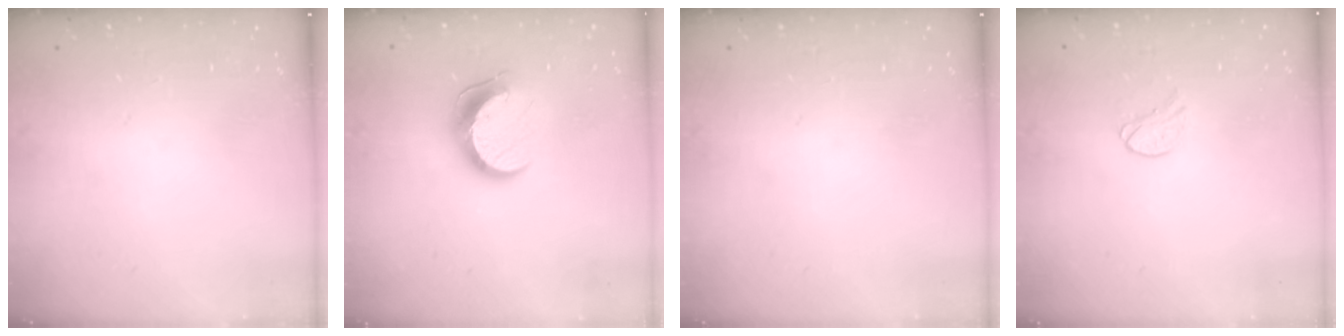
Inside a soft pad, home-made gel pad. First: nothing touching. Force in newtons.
{"total": 10.2, "press": 10.2, "slide": 0.9}
{"total": 0.0}
{"total": 5.8, "press": 5.8, "slide": 0.5}